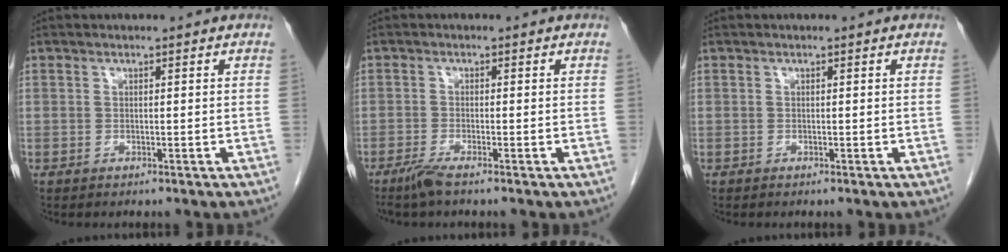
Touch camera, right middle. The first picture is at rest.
{"total": 2.4, "force": [-1.8, -0.2, 1.5], "torque": [-0.040, -0.007, -0.041]}
{"total": 0.0}